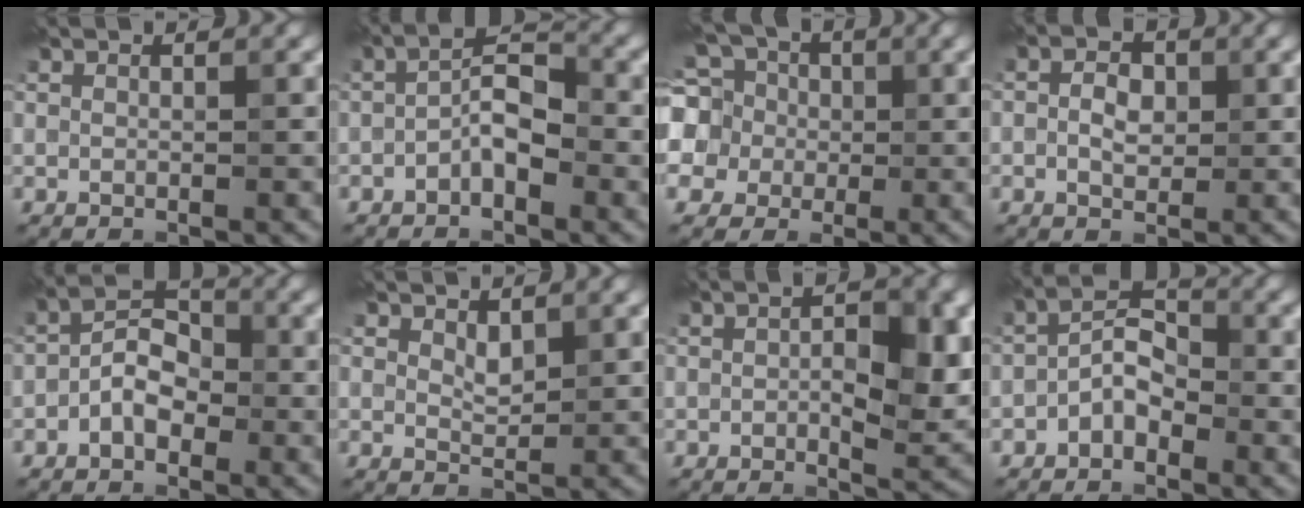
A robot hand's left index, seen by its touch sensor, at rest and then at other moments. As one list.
[{"total": 3.3, "force": [-1.4, 1.3, 2.7], "torque": [-0.044, 0.015, -0.032]}, {"total": 11.1, "force": [2.2, 9.8, 4.9], "torque": [-0.125, 0.030, 0.002]}, {"total": 2.3, "force": [-0.1, 1.5, 1.7], "torque": [-0.031, 0.003, -0.007]}, {"total": 3.6, "force": [-1.3, 2.3, 2.5], "torque": [-0.038, 0.014, -0.030]}, {"total": 1.5, "force": [0.7, 0.9, 1.0], "torque": [-0.018, -0.003, 0.016]}, {"total": 5.4, "force": [0.1, 2.2, 4.9], "torque": [-0.074, -0.004, 0.000]}, {"total": 3.1, "force": [-1.5, 1.8, 2.0], "torque": [-0.032, 0.016, -0.034]}]